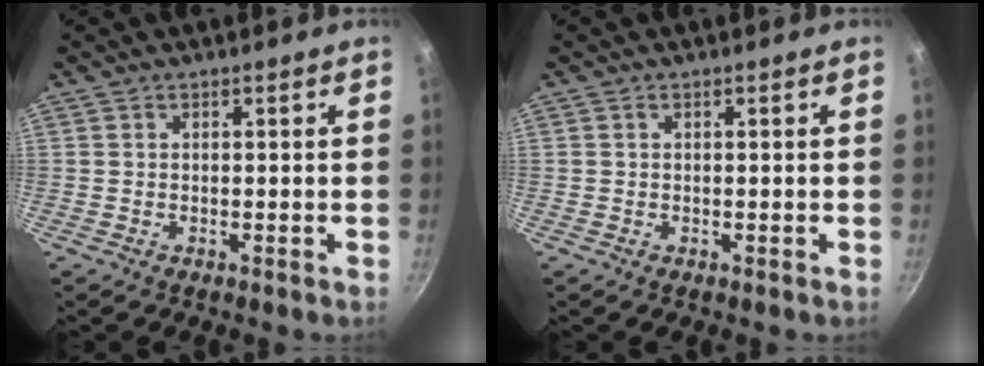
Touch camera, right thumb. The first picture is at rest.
{"total": 0.0}